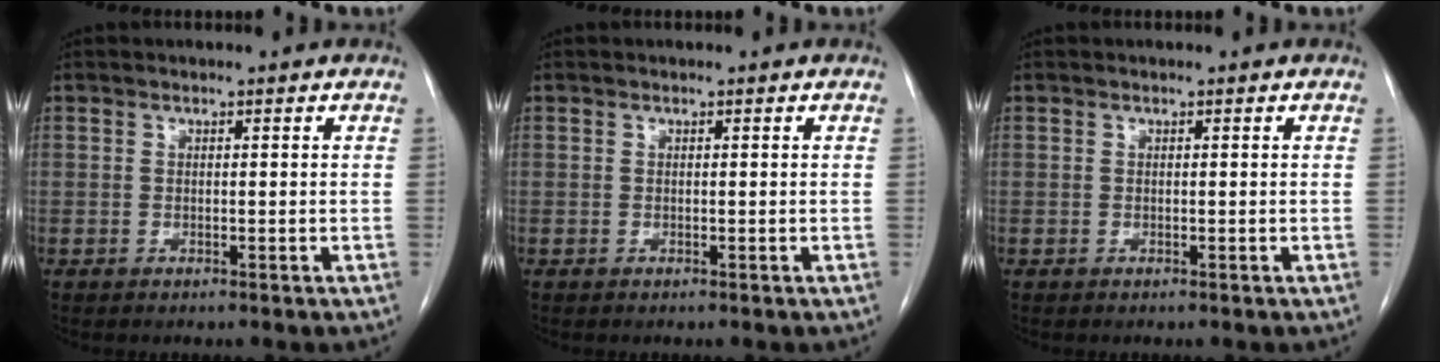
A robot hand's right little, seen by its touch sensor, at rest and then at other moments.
{"total": 0.0}
{"total": 0.0}